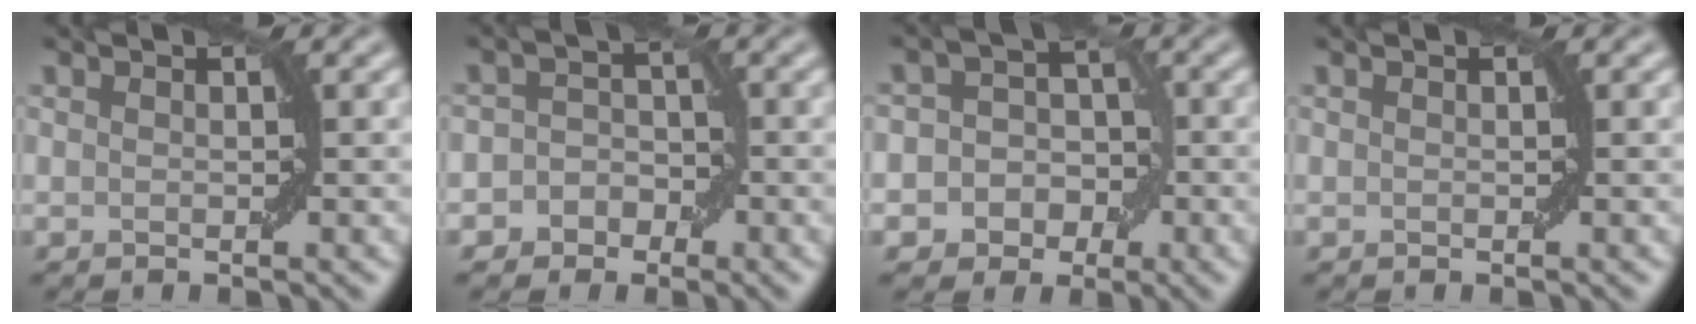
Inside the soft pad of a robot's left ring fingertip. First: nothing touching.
{"total": 3.2, "force": [-1.4, 2.7, 0.7], "torque": [0.023, 0.015, -0.033]}
{"total": 5.7, "force": [-1.6, 5.2, 1.7], "torque": [-0.005, 0.024, -0.049]}
{"total": 0.0}